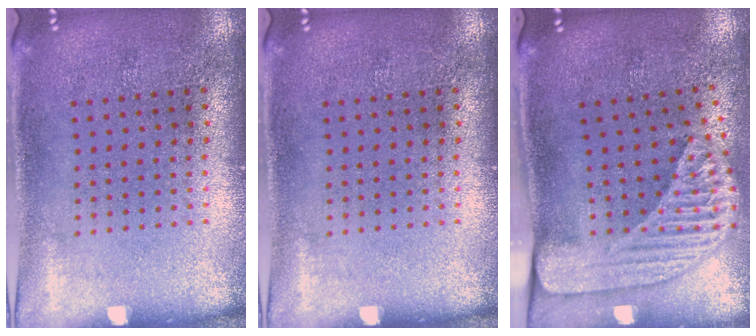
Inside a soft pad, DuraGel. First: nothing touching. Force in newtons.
{"total": 0.0}
{"total": 2.4, "press": 1.8, "slide": 1.7}